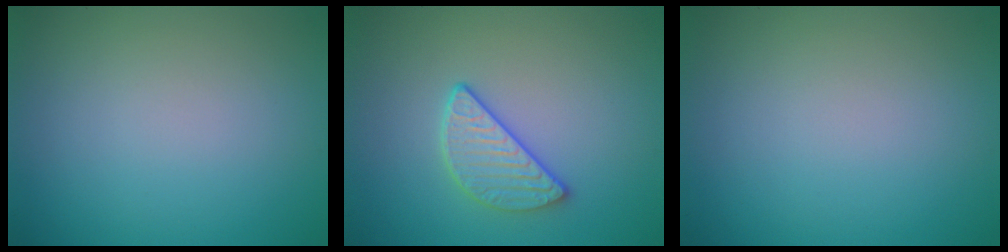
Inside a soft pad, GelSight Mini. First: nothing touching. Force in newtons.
{"total": 2.9, "press": 2.6, "slide": 1.3}
{"total": 0.0}